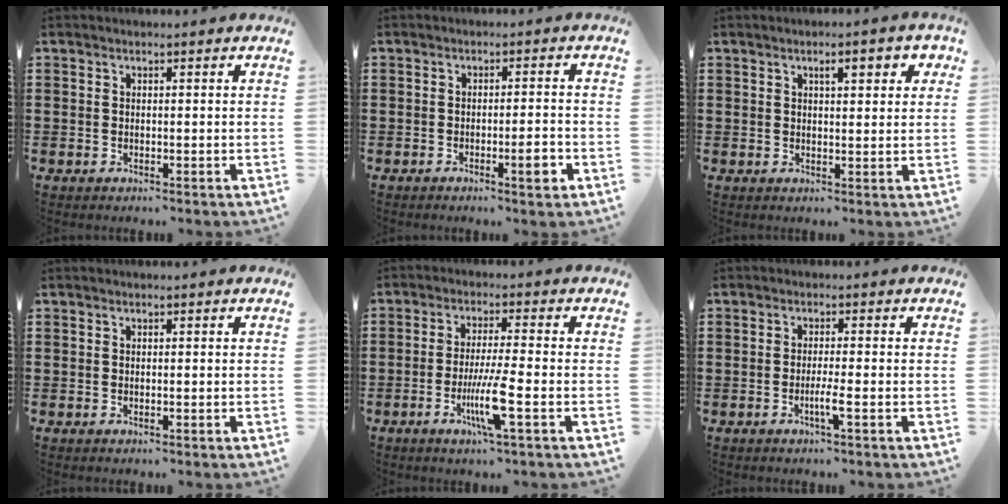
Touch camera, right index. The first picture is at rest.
{"total": 3.9, "force": [-1.7, 0.5, 3.4], "torque": [-0.054, -0.002, -0.030]}
{"total": 3.2, "force": [1.3, 1.0, 2.8], "torque": [-0.043, 0.000, 0.015]}
{"total": 0.0}
{"total": 7.6, "force": [-2.7, 0.2, 7.0], "torque": [-0.143, -0.022, -0.053]}
{"total": 3.0, "force": [-1.2, 0.0, 2.7], "torque": [-0.046, -0.004, -0.023]}